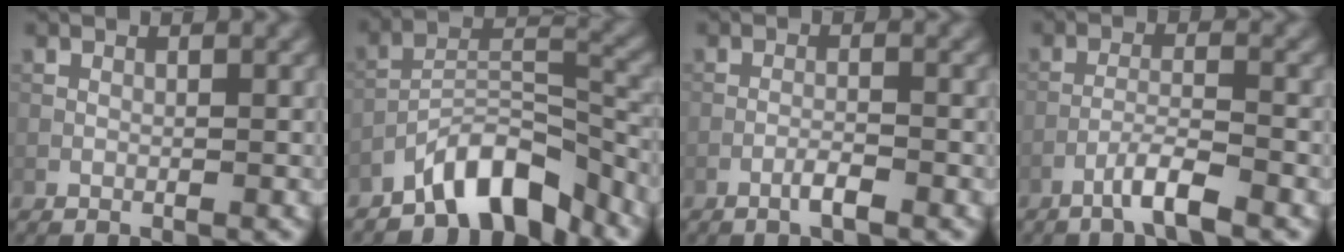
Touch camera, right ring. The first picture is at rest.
{"total": 7.4, "force": [-5.7, 2.6, 3.9], "torque": [-0.052, 0.009, -0.107]}
{"total": 1.7, "force": [-1.1, 0.2, 1.2], "torque": [-0.021, 0.005, -0.024]}
{"total": 3.3, "force": [-2.3, 0.1, 2.3], "torque": [-0.042, 0.007, -0.050]}